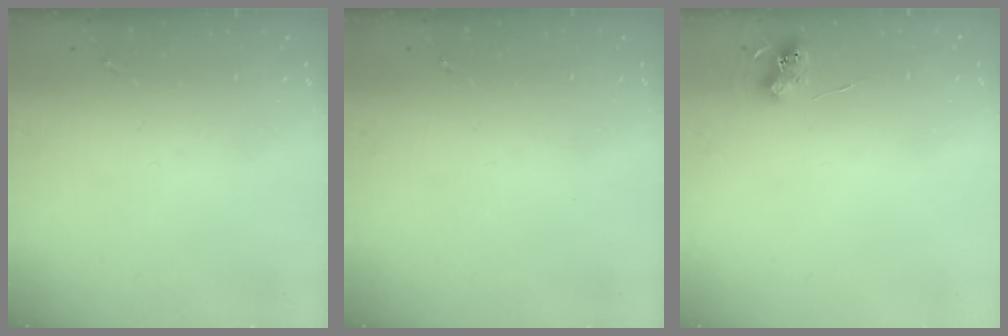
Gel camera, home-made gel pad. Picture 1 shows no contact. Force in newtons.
{"total": 0.0}
{"total": 6.2, "press": 6.2, "slide": 0.5}